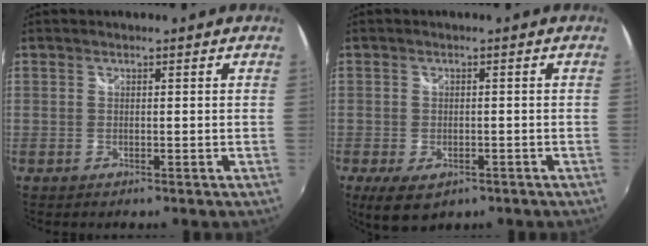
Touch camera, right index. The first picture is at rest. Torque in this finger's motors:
{"motor_torque": [0.61, -0.61, 0.08, -0.02]}